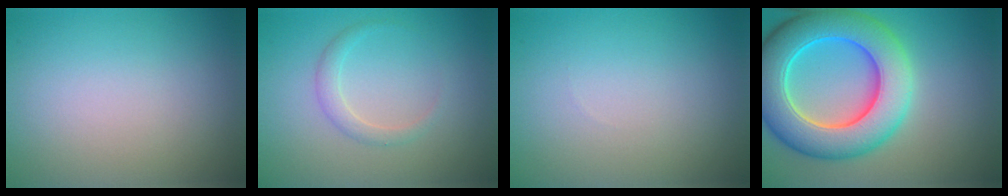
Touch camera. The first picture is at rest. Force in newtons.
{"total": 1.5, "press": 1.5, "slide": 0.1}
{"total": 0.0}
{"total": 10.1, "press": 10.1, "slide": 0.3}